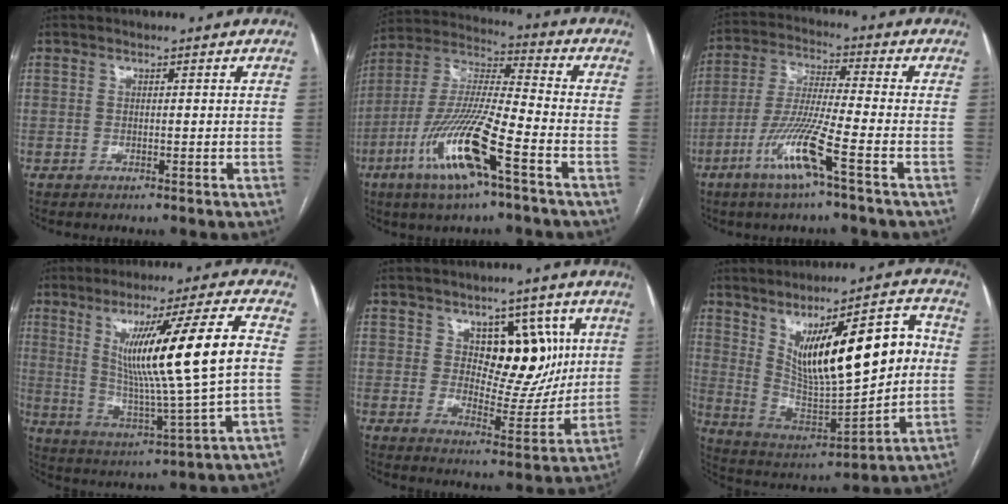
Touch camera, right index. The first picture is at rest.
{"total": 15.8, "force": [-7.4, 1.6, 13.8], "torque": [-0.287, -0.016, -0.139]}
{"total": 10.5, "force": [-5.2, -0.5, 9.1], "torque": [-0.186, -0.012, -0.104]}
{"total": 16.9, "force": [2.6, -0.9, 16.7], "torque": [-0.279, -0.009, 0.044]}
{"total": 10.7, "force": [3.4, 6.1, 8.0], "torque": [-0.100, 0.012, 0.061]}
{"total": 18.9, "force": [4.0, 4.9, 17.8], "torque": [-0.286, 0.016, 0.081]}